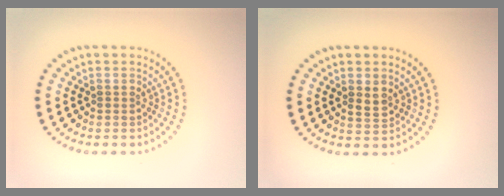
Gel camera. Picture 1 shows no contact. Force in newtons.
{"total": 1.5, "press": 1.4, "slide": 0.3}